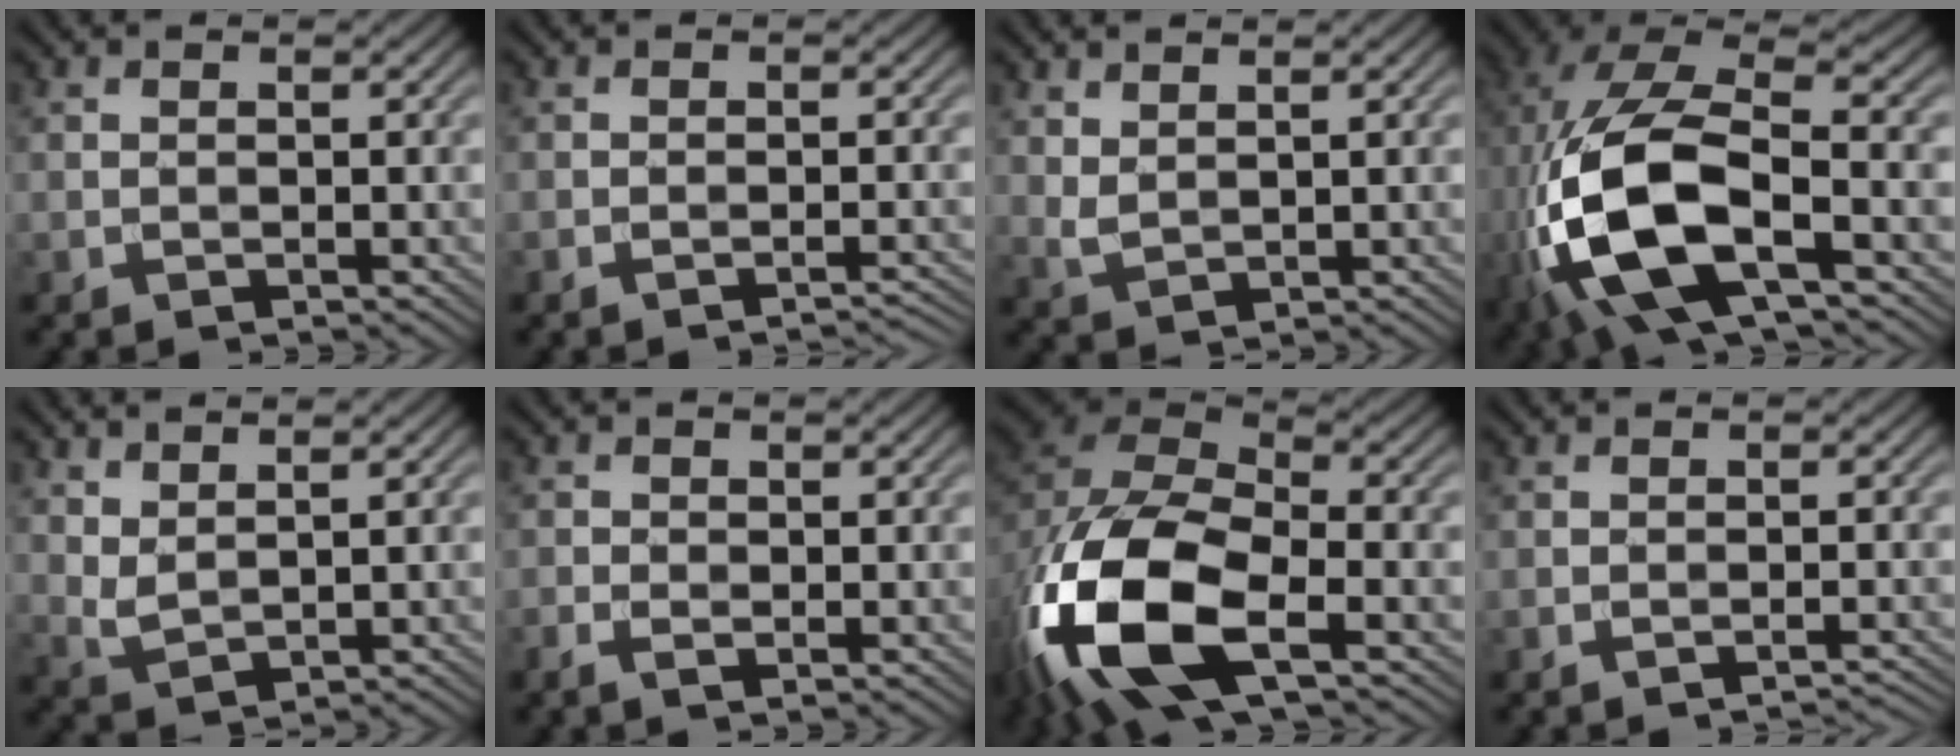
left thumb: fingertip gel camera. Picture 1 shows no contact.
{"total": 2.0, "force": [-1.7, 0.2, 1.0], "torque": [-0.009, 0.004, -0.030]}
{"total": 2.2, "force": [1.7, 0.8, 1.2], "torque": [-0.034, -0.001, 0.042]}
{"total": 18.1, "force": [-4.8, 8.6, 15.2], "torque": [-0.367, -0.030, -0.074]}
{"total": 3.0, "force": [2.3, 1.0, 1.7], "torque": [-0.047, -0.002, 0.053]}
{"total": 1.6, "force": [-0.6, 1.0, 1.1], "torque": [-0.025, -0.003, -0.013]}
{"total": 17.4, "force": [-6.2, 9.3, 13.4], "torque": [-0.324, -0.049, -0.113]}
{"total": 1.8, "force": [-1.6, 0.2, 0.8], "torque": [-0.005, 0.004, -0.027]}